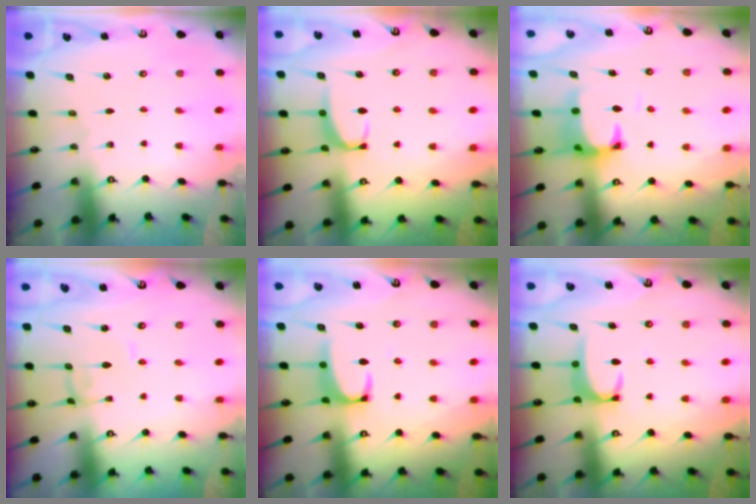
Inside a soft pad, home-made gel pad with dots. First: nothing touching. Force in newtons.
{"total": 3.0, "press": 2.7, "slide": 1.2}
{"total": 1.7, "press": 1.3, "slide": 1.1}
{"total": 2.2, "press": 2.2, "slide": 0.1}
{"total": 2.9, "press": 2.8, "slide": 0.7}
{"total": 3.4, "press": 3.4, "slide": 0.4}